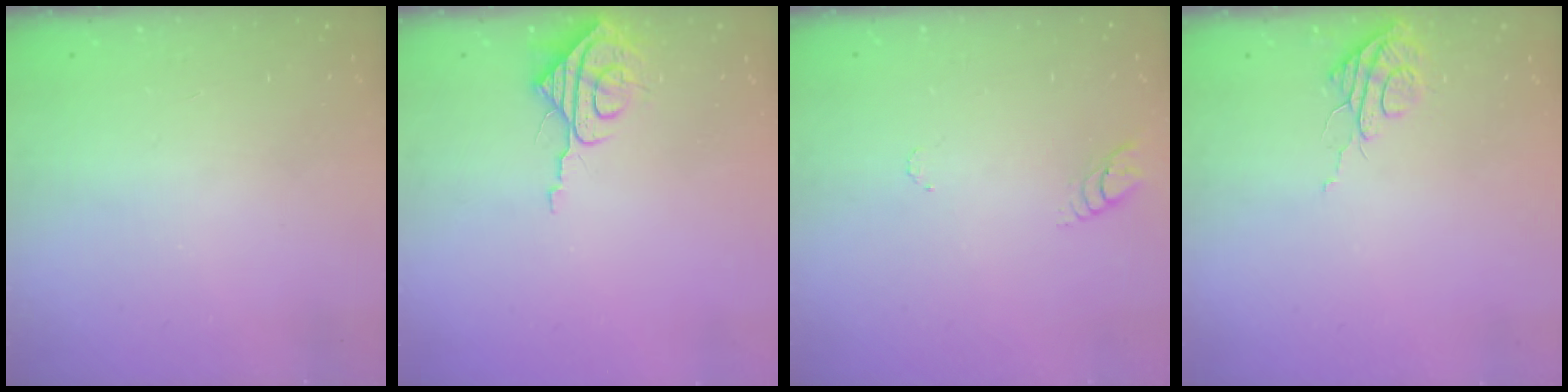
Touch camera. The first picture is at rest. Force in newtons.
{"total": 8.0, "press": 7.9, "slide": 0.8}
{"total": 4.1, "press": 4.0, "slide": 0.4}
{"total": 6.5, "press": 6.5, "slide": 0.4}